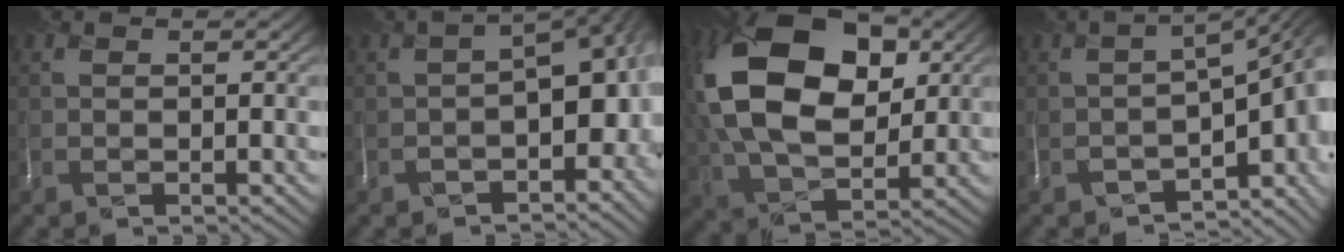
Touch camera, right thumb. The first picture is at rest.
{"total": 7.8, "force": [-2.3, 3.5, 6.6], "torque": [-0.091, -0.011, -0.022]}
{"total": 16.3, "force": [4.0, 10.8, 11.6], "torque": [-0.254, 0.005, 0.083]}
{"total": 9.1, "force": [-3.0, 3.7, 7.7], "torque": [-0.109, -0.023, -0.027]}